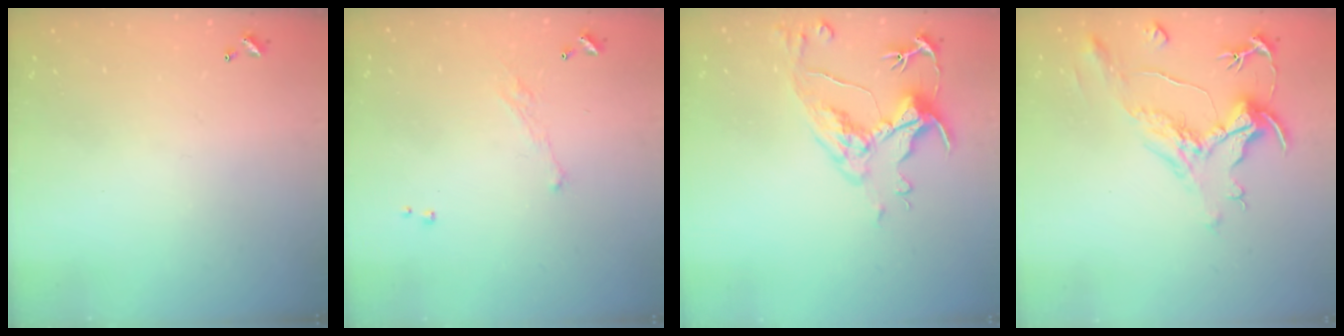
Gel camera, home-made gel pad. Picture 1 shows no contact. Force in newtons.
{"total": 1.9, "press": 1.7, "slide": 0.8}
{"total": 6.9, "press": 6.8, "slide": 1.5}
{"total": 1.9, "press": 1.4, "slide": 1.2}